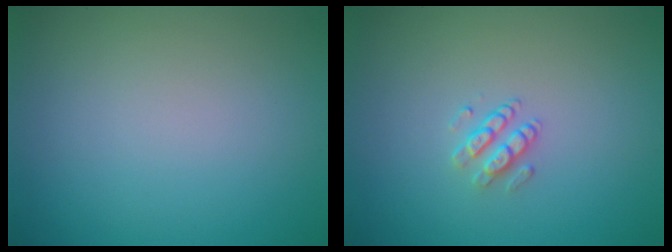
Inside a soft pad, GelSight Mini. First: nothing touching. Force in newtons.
{"total": 1.5, "press": 1.1, "slide": 1.0}